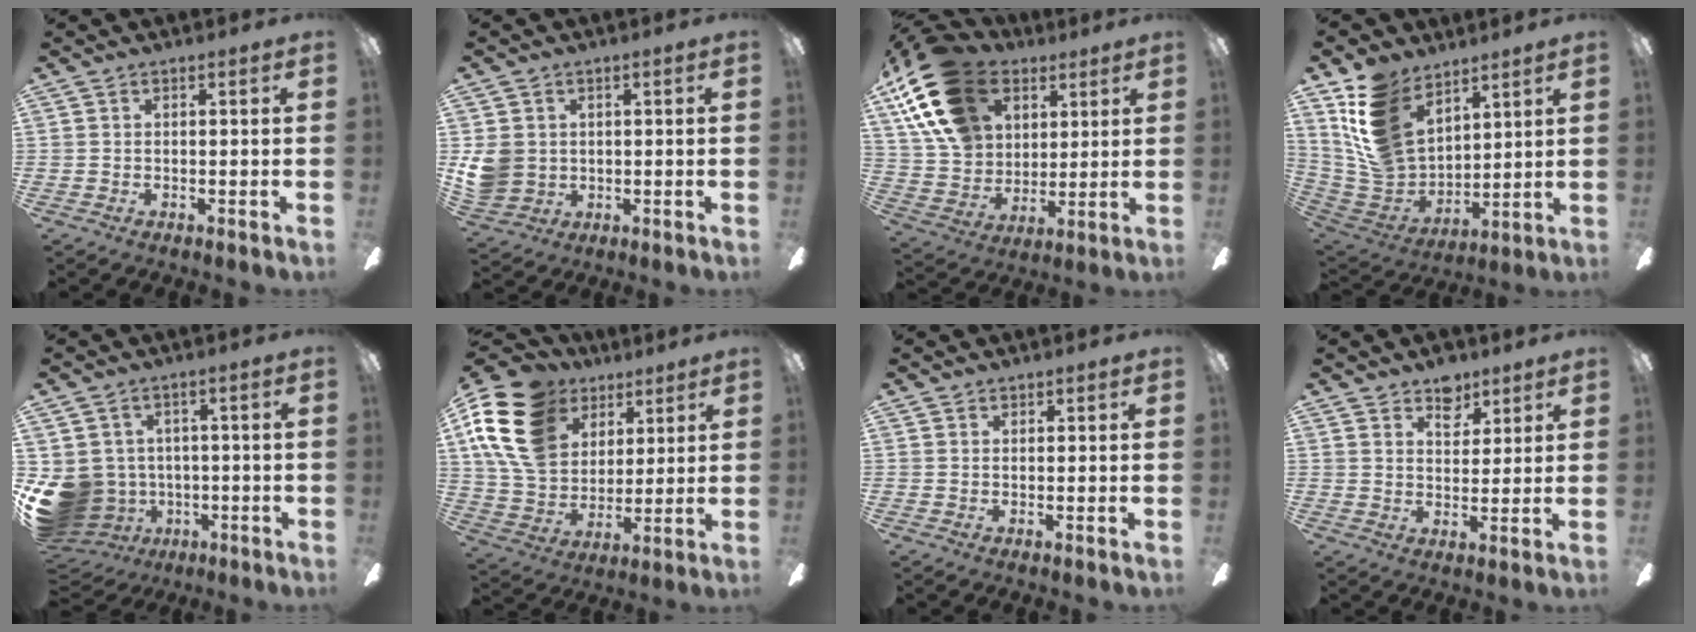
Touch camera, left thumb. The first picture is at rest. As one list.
[{"total": 7.4, "force": [1.2, 6.8, 2.8], "torque": [-0.067, 0.008, 0.027]}, {"total": 21.2, "force": [11.0, 14.3, 11.2], "torque": [-0.232, -0.035, 0.208]}, {"total": 16.1, "force": [9.5, 10.5, 7.7], "torque": [-0.198, -0.049, 0.184]}, {"total": 11.2, "force": [-2.1, 10.3, 4.1], "torque": [-0.118, 0.008, -0.031]}, {"total": 20.0, "force": [9.4, 14.2, 10.6], "torque": [-0.238, -0.029, 0.178]}, {"total": 0.9, "force": [0.8, 0.4, 0.0], "torque": [0.000, 0.000, 0.016]}, {"total": 6.2, "force": [4.6, 3.8, 1.7], "torque": [-0.011, -0.021, 0.078]}]